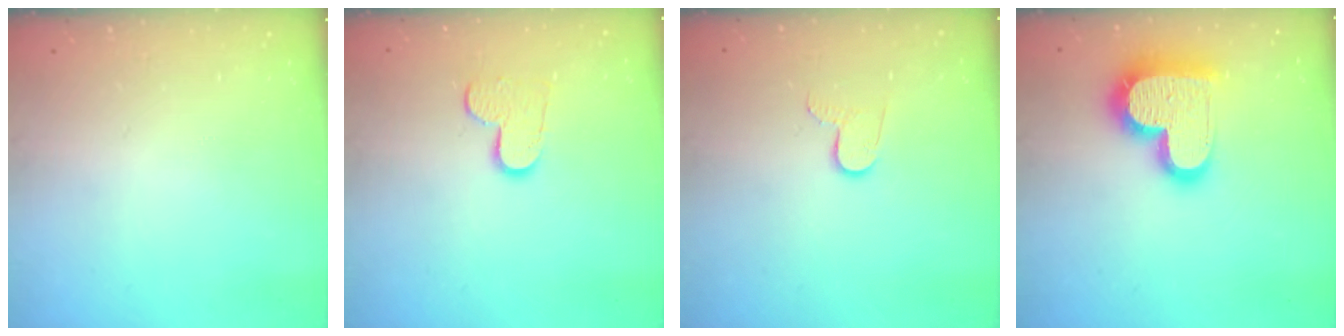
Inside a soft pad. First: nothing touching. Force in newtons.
{"total": 8.3, "press": 8.2, "slide": 0.5}
{"total": 5.9, "press": 5.8, "slide": 0.5}
{"total": 20.1, "press": 20.1, "slide": 1.5}